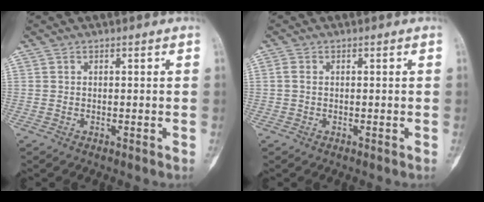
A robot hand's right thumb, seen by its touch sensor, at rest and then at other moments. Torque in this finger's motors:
{"motor_torque": [-0.15, -0.23, 0.28, -0.06, -0.10]}